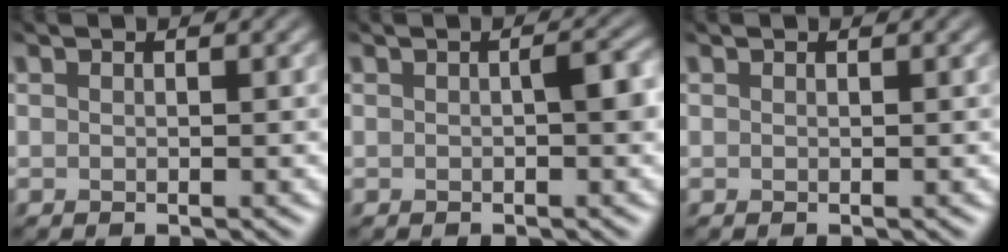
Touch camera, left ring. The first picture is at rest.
{"total": 2.5, "force": [-0.2, 1.2, 2.2], "torque": [-0.044, 0.002, -0.002]}
{"total": 0.0}